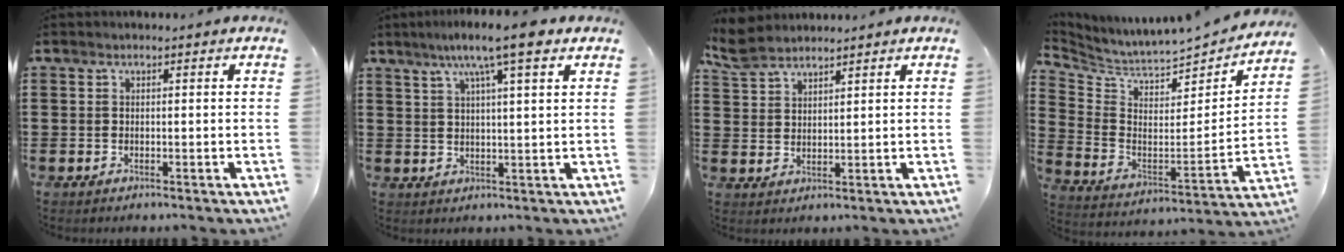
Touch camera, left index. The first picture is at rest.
{"total": 8.9, "force": [5.5, 0.8, 6.9], "torque": [-0.130, -0.001, 0.090]}
{"total": 5.0, "force": [4.4, 1.5, 1.8], "torque": [-0.050, -0.002, 0.084]}
{"total": 4.5, "force": [4.4, 1.0, 0.4], "torque": [-0.041, -0.051, 0.069]}